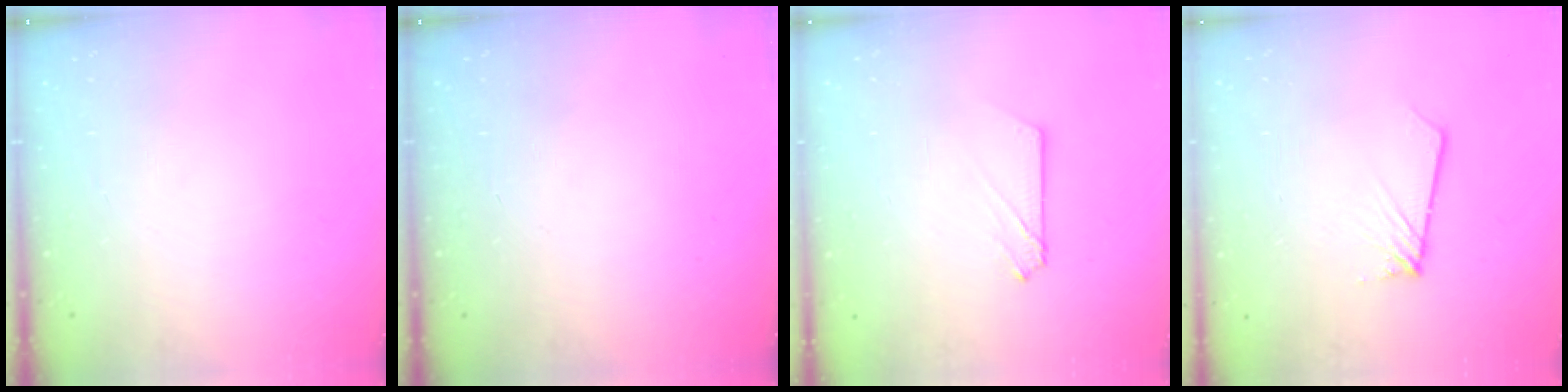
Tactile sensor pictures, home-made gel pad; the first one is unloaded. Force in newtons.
{"total": 0.0}
{"total": 2.6, "press": 2.6, "slide": 0.3}
{"total": 1.9, "press": 1.9, "slide": 0.1}